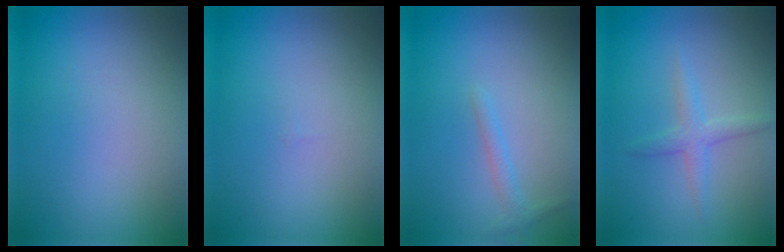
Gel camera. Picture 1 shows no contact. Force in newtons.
{"total": 0.0}
{"total": 1.2, "press": 1.2, "slide": 0.0}
{"total": 2.0, "press": 2.0, "slide": 0.1}